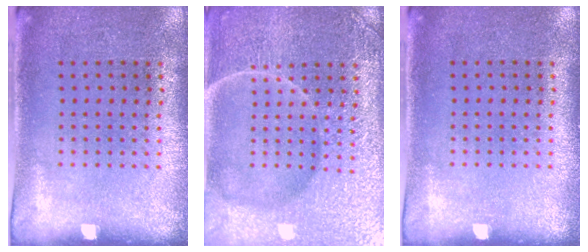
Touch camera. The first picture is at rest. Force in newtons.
{"total": 7.4, "press": 7.3, "slide": 1.0}
{"total": 0.0}